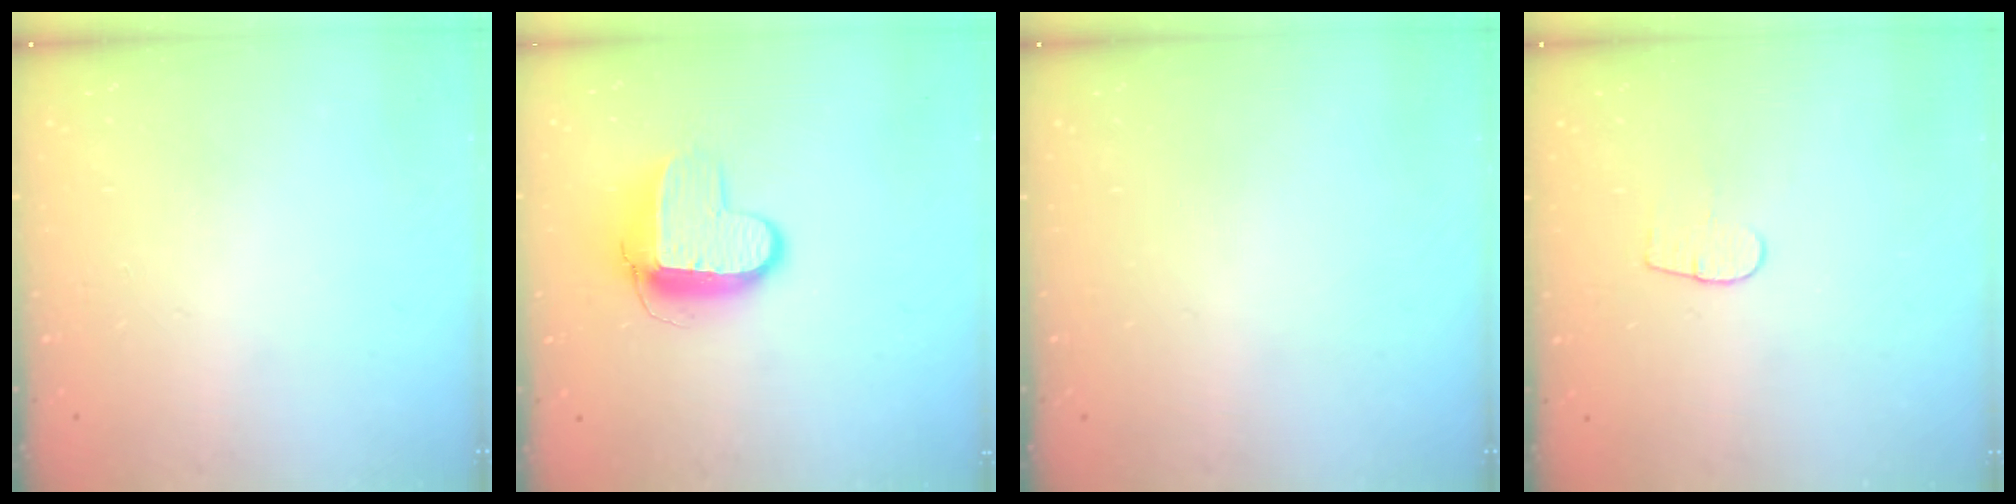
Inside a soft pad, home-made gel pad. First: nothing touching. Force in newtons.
{"total": 10.3, "press": 10.2, "slide": 1.0}
{"total": 0.0}
{"total": 4.4, "press": 4.4, "slide": 0.3}